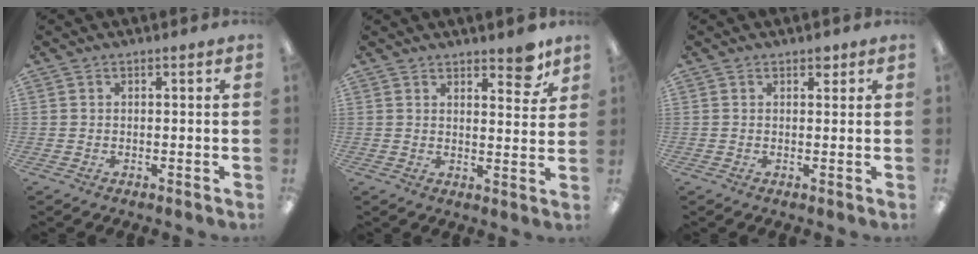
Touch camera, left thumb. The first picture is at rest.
{"total": 6.6, "force": [5.2, 2.4, 3.2], "torque": [-0.020, -0.035, 0.084]}
{"total": 1.7, "force": [1.2, 1.0, 0.7], "torque": [0.001, -0.004, 0.017]}